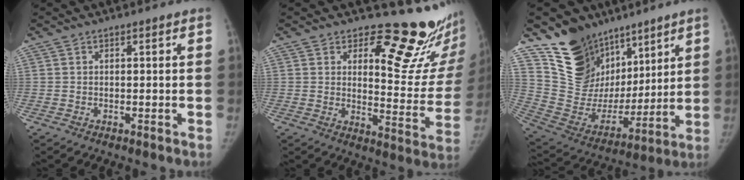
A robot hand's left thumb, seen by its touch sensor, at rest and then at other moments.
{"total": 18.4, "force": [14.2, 6.9, 9.4], "torque": [-0.060, -0.137, 0.173]}
{"total": 23.7, "force": [14.6, 15.8, 9.7], "torque": [-0.107, -0.055, 0.267]}